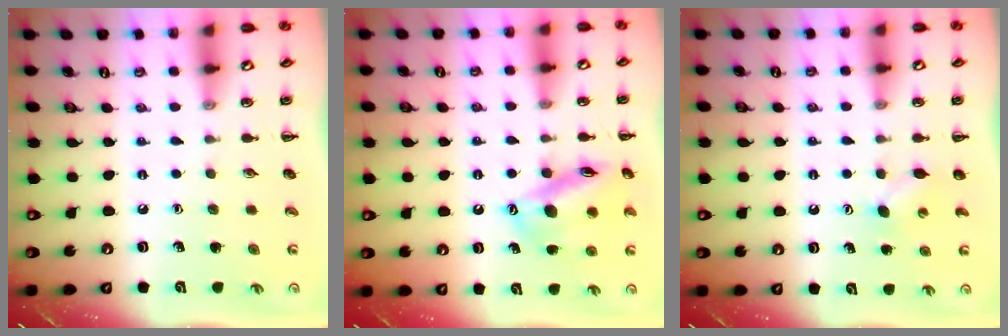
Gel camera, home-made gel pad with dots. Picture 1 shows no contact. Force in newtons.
{"total": 15.0, "press": 14.8, "slide": 2.1}
{"total": 4.2, "press": 4.1, "slide": 1.1}